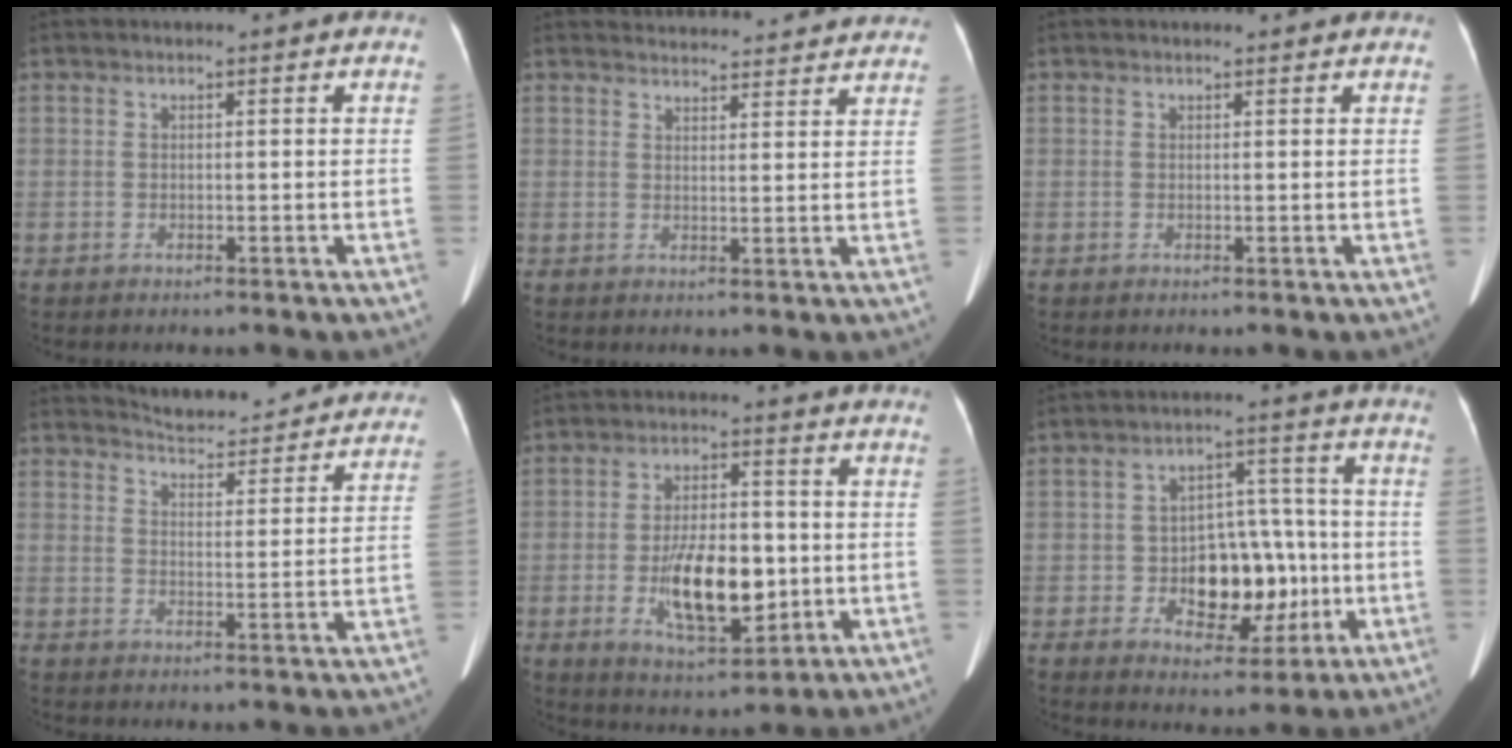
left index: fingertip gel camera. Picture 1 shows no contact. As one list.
[{"total": 15.5, "force": [15.1, 2.7, 2.8], "torque": [-0.023, 0.011, 0.172]}, {"total": 1.5, "force": [1.4, 0.4, 0.3], "torque": [-0.013, 0.008, 0.012]}, {"total": 17.9, "force": [17.1, 3.4, 4.0], "torque": [-0.040, -0.030, 0.202]}, {"total": 11.9, "force": [-2.1, 5.0, 10.6], "torque": [-0.194, -0.003, -0.028]}, {"total": 11.3, "force": [-2.2, 6.6, 8.9], "torque": [-0.132, 0.026, -0.022]}]